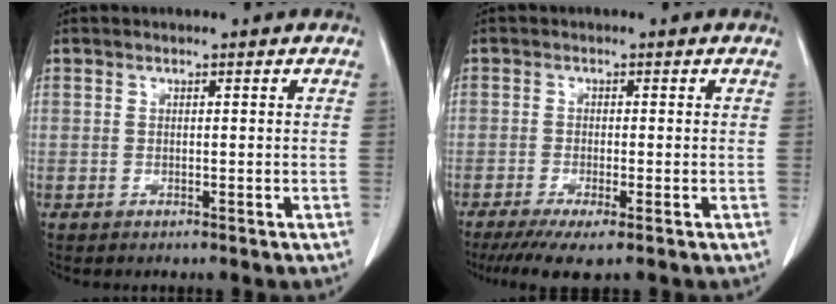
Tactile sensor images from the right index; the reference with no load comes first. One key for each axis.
{"total": 5.6, "fx": -3.8, "fy": 0.5, "fz": 4.1, "tx": -0.064, "ty": -0.014, "tz": -0.061}